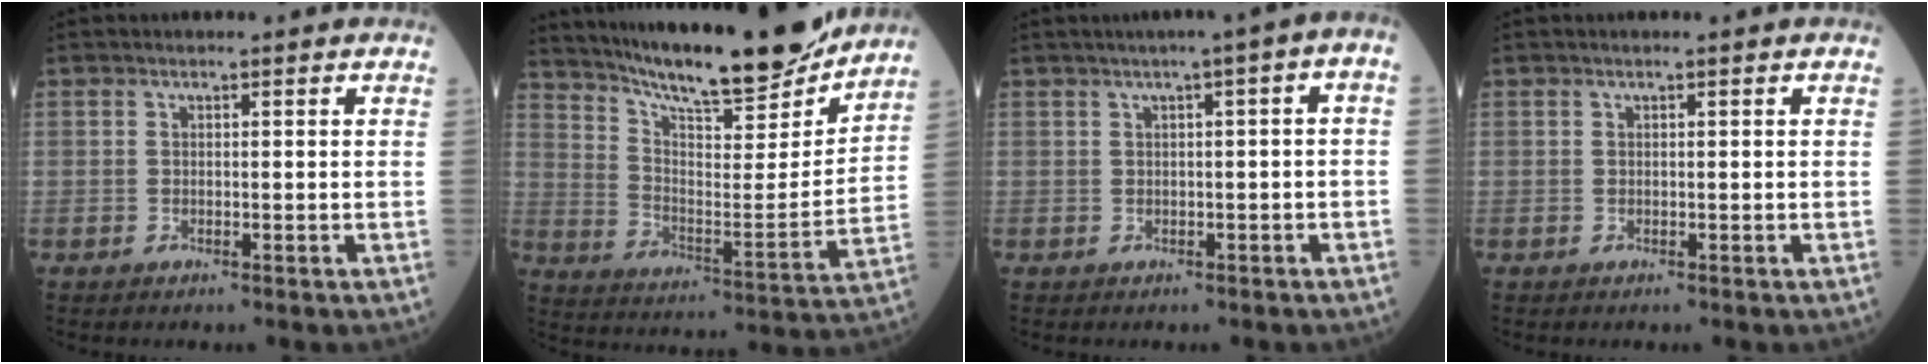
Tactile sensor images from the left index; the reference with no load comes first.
{"total": 20.9, "force": [18.7, 2.2, 9.2], "torque": [-0.156, -0.026, 0.282]}
{"total": 4.3, "force": [0.5, 0.9, 4.2], "torque": [-0.055, 0.020, 0.001]}
{"total": 0.0}